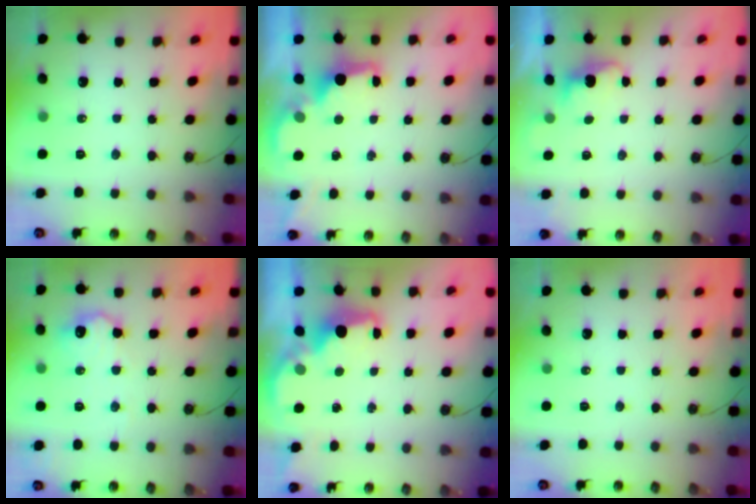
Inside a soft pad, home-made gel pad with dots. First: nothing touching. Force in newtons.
{"total": 2.1, "press": 1.9, "slide": 0.8}
{"total": 1.2, "press": 1.0, "slide": 0.8}
{"total": 11.5, "press": 11.5, "slide": 0.5}
{"total": 2.3, "press": 2.2, "slide": 0.7}
{"total": 0.0}